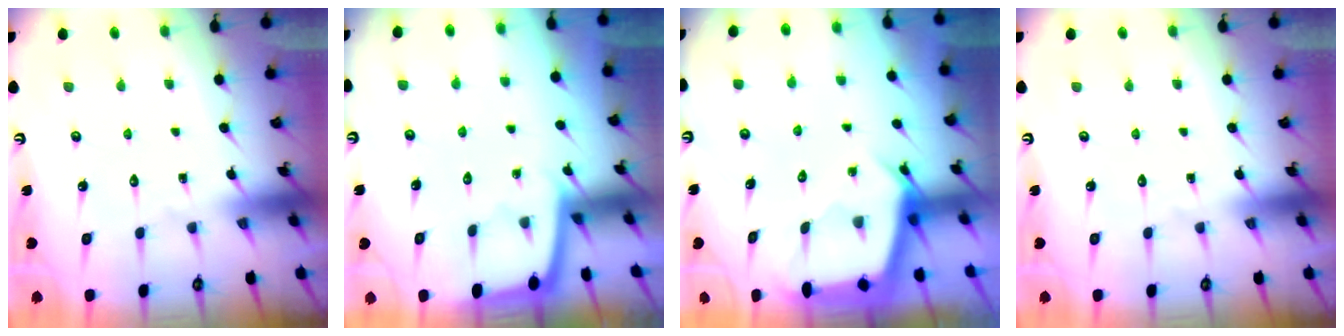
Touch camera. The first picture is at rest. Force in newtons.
{"total": 1.7, "press": 1.7, "slide": 0.2}
{"total": 2.8, "press": 2.8, "slide": 0.2}
{"total": 0.0}